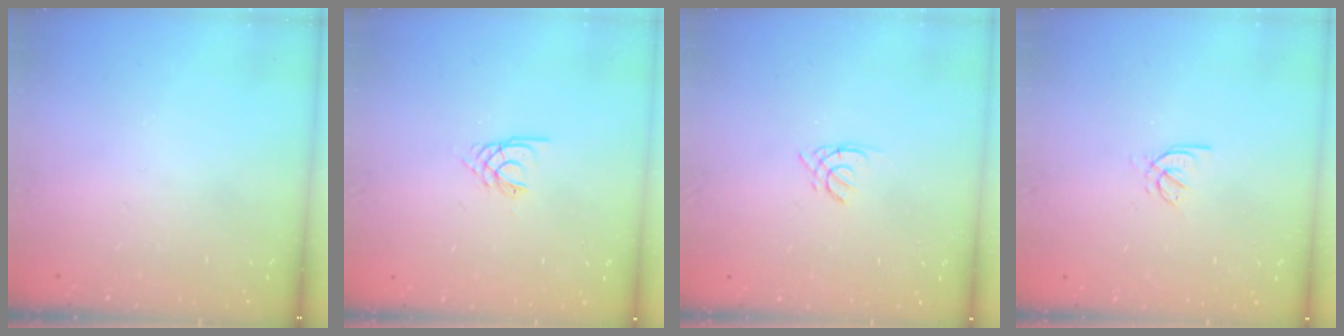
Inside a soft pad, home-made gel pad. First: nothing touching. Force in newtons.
{"total": 2.2, "press": 2.1, "slide": 0.4}
{"total": 1.7, "press": 1.7, "slide": 0.3}
{"total": 1.7, "press": 1.6, "slide": 0.5}